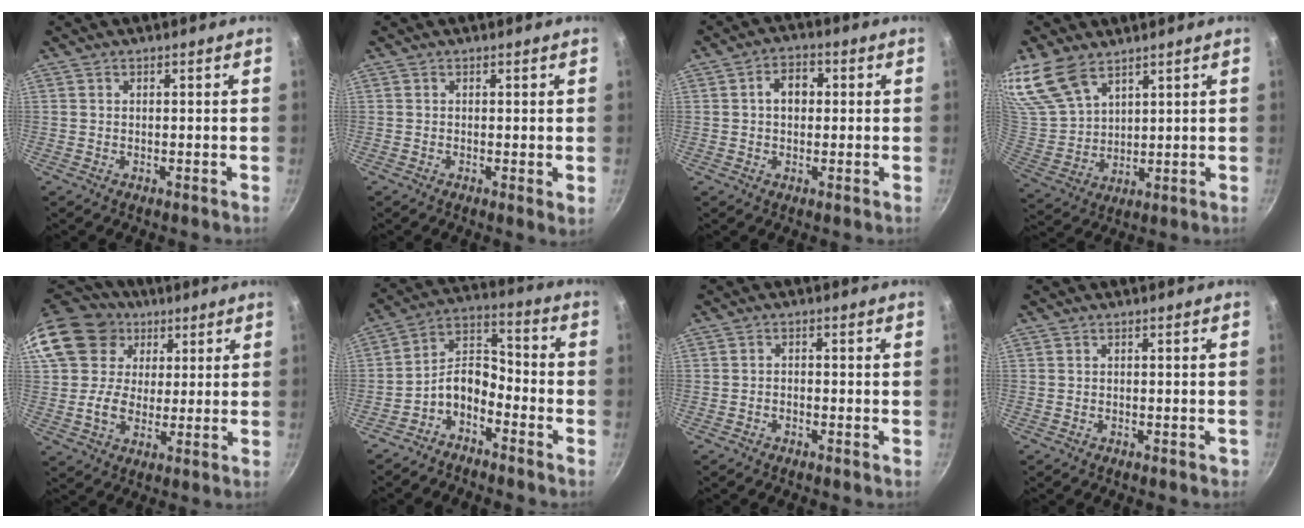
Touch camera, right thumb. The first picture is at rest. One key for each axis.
{"total": 0.8, "fx": 0.1, "fy": -0.6, "fz": 0.5, "tx": -0.006, "ty": -0.009, "tz": -0.001}
{"total": 5.4, "fx": 0.7, "fy": 3.9, "fz": 3.7, "tx": -0.031, "ty": 0.013, "tz": 0.003}
{"total": 11.7, "fx": 8.7, "fy": 5.8, "fz": 5.3, "tx": -0.102, "ty": -0.029, "tz": 0.193}
{"total": 16.3, "fx": 5.7, "fy": 13.5, "fz": 7.1, "tx": -0.127, "ty": 0.007, "tz": 0.099}
{"total": 7.5, "fx": -4.8, "fy": 4.0, "fz": 4.0, "tx": -0.067, "ty": 0.074, "tz": -0.103}
{"total": 1.1, "fx": -1.0, "fy": -0.4, "fz": -0.2, "tx": 0.001, "ty": 0.008, "tz": -0.018}
{"total": 0.9, "fx": -0.5, "fy": -0.5, "fz": -0.5, "tx": 0.013, "ty": 0.008, "tz": 0.001}